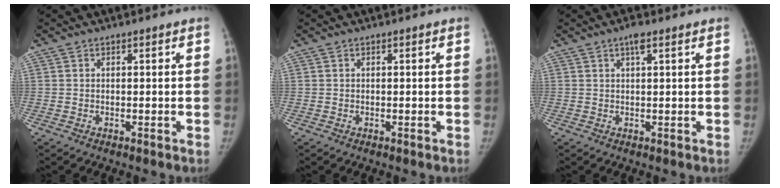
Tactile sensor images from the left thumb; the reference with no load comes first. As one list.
[{"total": 0.0}, {"total": 2.4, "force": [1.2, 0.2, 2.1], "torque": [-0.040, 0.001, 0.019]}]